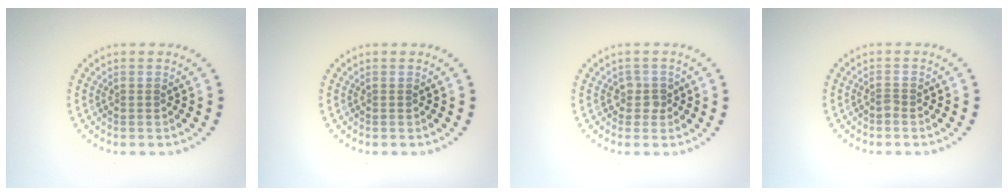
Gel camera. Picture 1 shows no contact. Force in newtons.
{"total": 0.0}
{"total": 1.4, "press": 1.1, "slide": 0.8}
{"total": 0.6, "press": 0.5, "slide": 0.4}